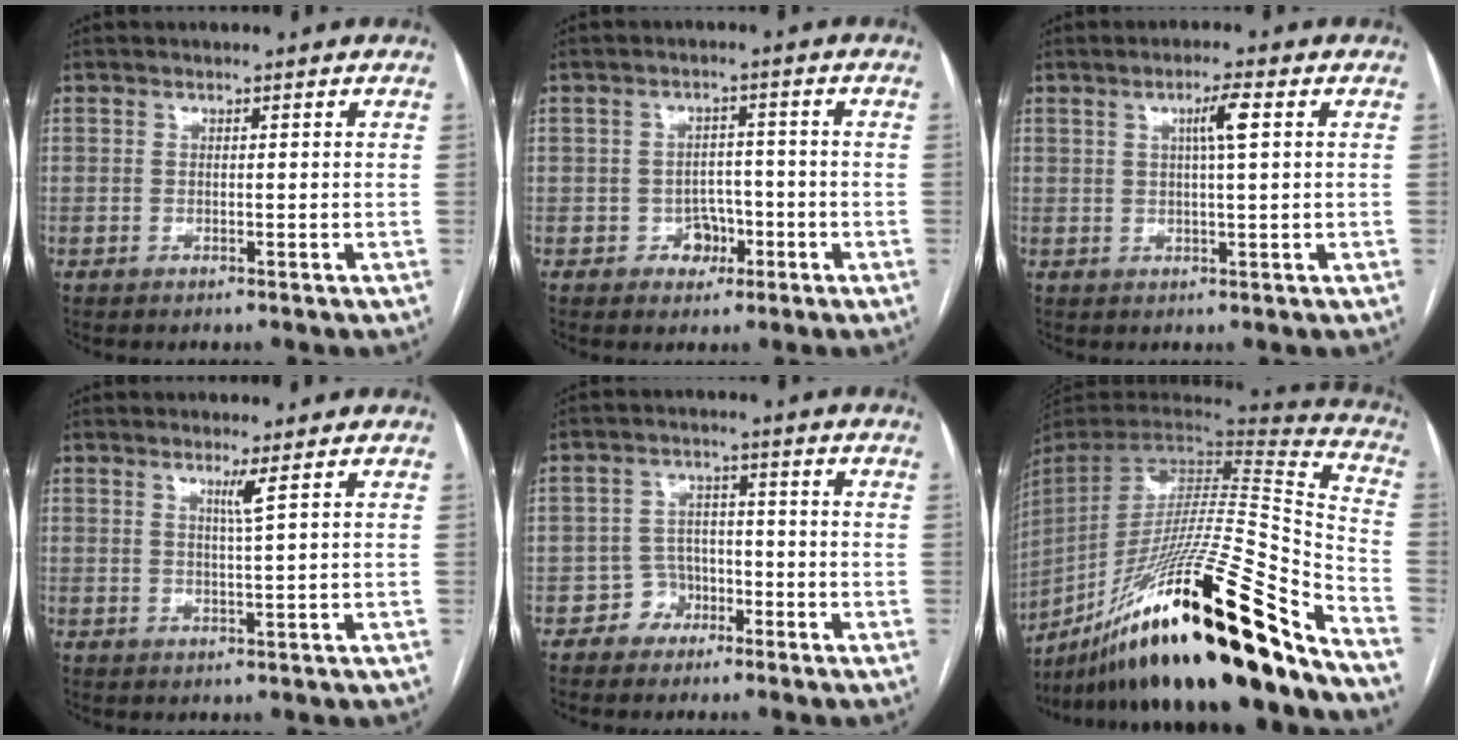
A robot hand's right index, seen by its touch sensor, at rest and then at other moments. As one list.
[{"total": 3.8, "force": [-1.5, 3.2, 1.5], "torque": [-0.015, 0.011, -0.017]}, {"total": 3.9, "force": [1.3, 0.1, 3.7], "torque": [-0.065, 0.001, 0.021]}, {"total": 2.2, "force": [1.2, -0.8, 1.7], "torque": [-0.036, -0.013, 0.024]}, {"total": 4.0, "force": [-2.2, 3.4, 0.3], "torque": [0.002, 0.016, -0.040]}, {"total": 36.3, "force": [-24.5, 2.7, 26.7], "torque": [-0.413, -0.051, -0.396]}]